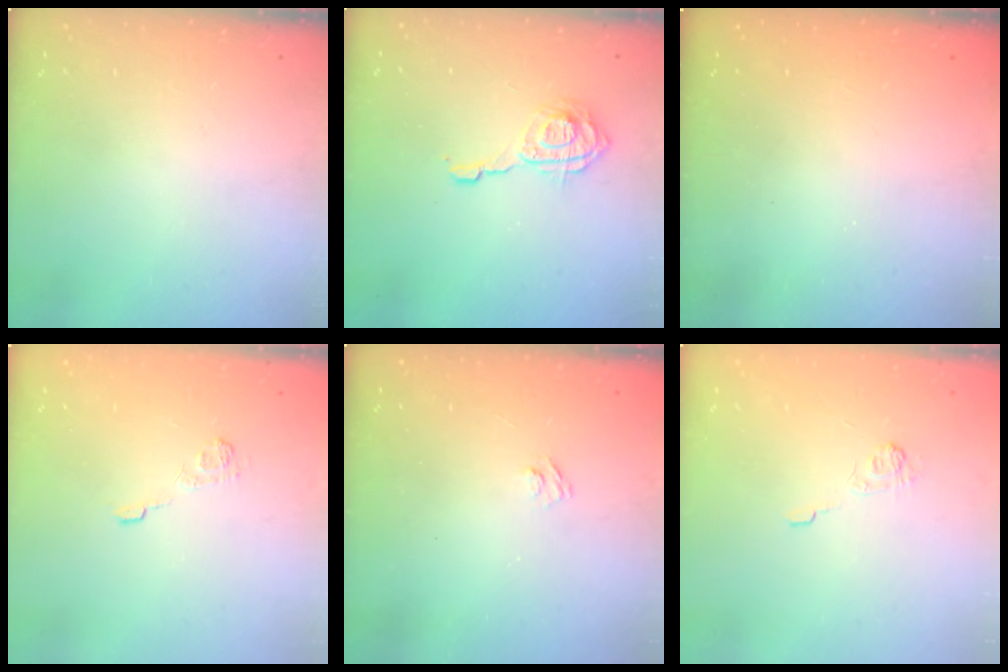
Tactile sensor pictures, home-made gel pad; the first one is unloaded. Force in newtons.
{"total": 10.3, "press": 10.3, "slide": 1.0}
{"total": 2.5, "press": 2.4, "slide": 0.8}
{"total": 8.5, "press": 8.4, "slide": 1.5}
{"total": 2.7, "press": 2.5, "slide": 0.9}
{"total": 2.5, "press": 2.1, "slide": 1.4}